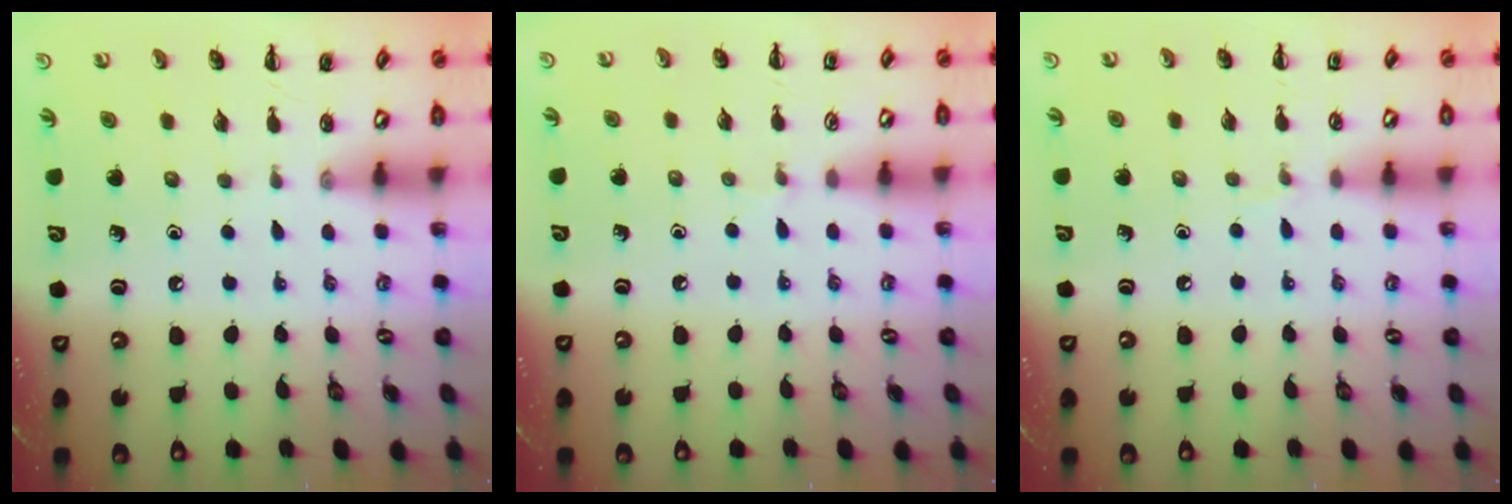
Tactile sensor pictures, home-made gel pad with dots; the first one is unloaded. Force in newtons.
{"total": 3.0, "press": 2.8, "slide": 1.2}
{"total": 3.4, "press": 3.2, "slide": 1.1}